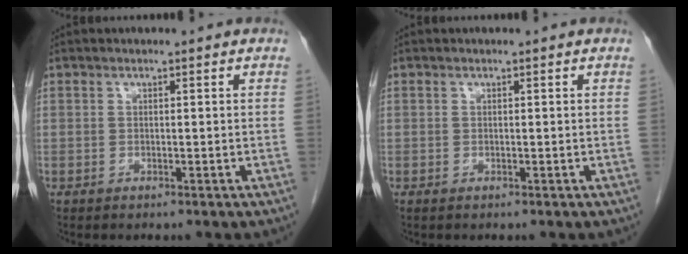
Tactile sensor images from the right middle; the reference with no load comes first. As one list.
[{"total": 0.0}]